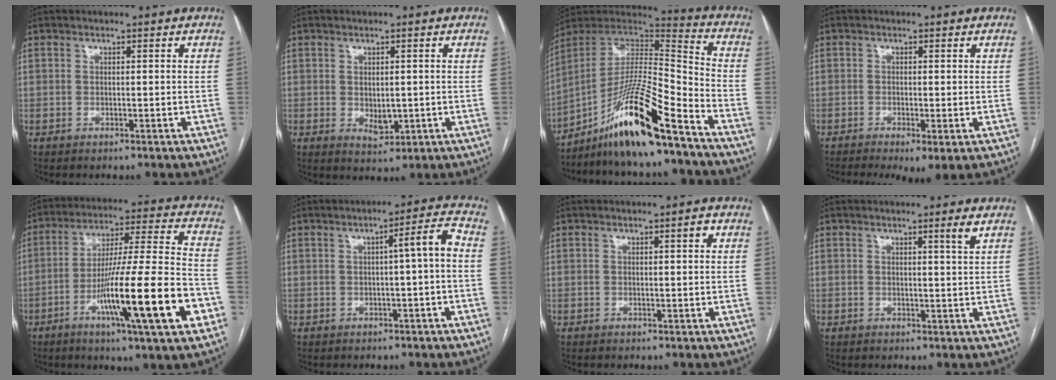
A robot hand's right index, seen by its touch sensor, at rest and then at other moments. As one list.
[{"total": 3.1, "force": [-0.2, 1.8, 2.5], "torque": [-0.039, -0.008, 0.007]}, {"total": 16.5, "force": [-11.2, 0.6, 12.1], "torque": [-0.223, 0.008, -0.198]}, {"total": 5.1, "force": [-2.6, 1.1, 4.2], "torque": [-0.060, -0.016, -0.040]}, {"total": 20.9, "force": [-7.8, 0.7, 19.3], "torque": [-0.296, -0.014, -0.126]}, {"total": 4.4, "force": [-0.2, -0.1, 4.4], "torque": [-0.060, 0.012, -0.002]}, {"total": 1.2, "force": [0.5, 0.1, 1.1], "torque": [-0.017, 0.002, 0.006]}, {"total": 1.9, "force": [1.1, -0.6, 1.4], "torque": [-0.027, -0.010, 0.021]}]